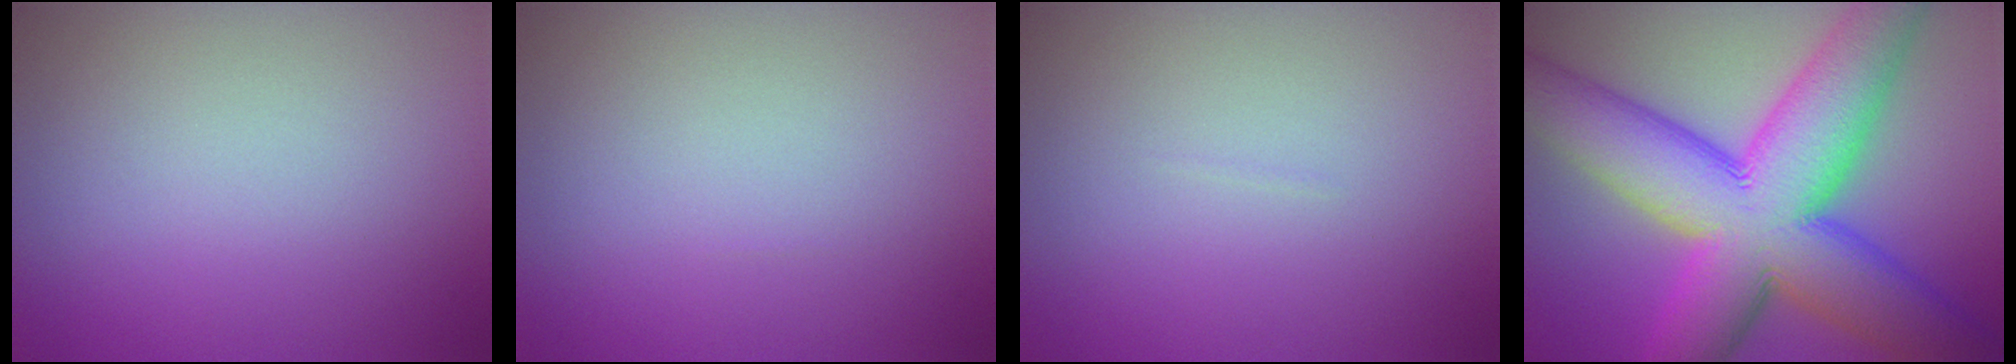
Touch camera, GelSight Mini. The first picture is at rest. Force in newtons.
{"total": 0.0}
{"total": 0.0}
{"total": 16.5, "press": 16.5, "slide": 0.1}